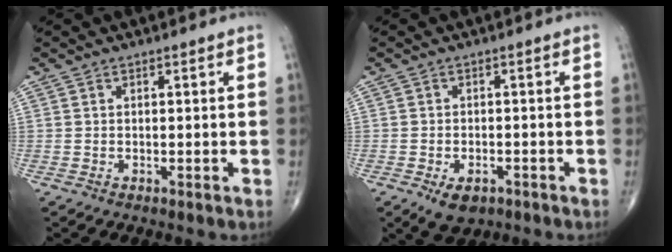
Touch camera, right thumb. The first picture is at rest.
{"total": 5.0, "force": [-2.6, 2.9, 3.0], "torque": [-0.045, 0.005, -0.035]}